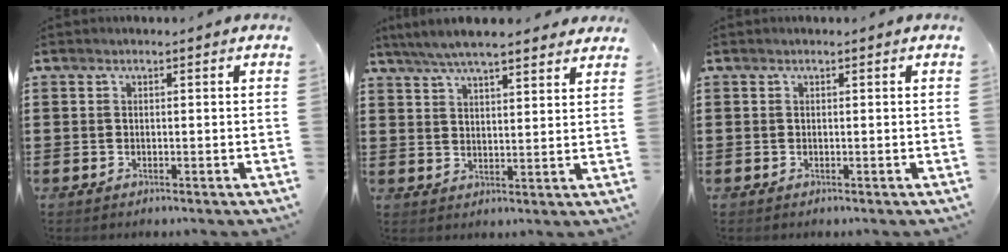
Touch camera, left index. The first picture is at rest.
{"total": 5.6, "force": [5.1, 0.7, 2.3], "torque": [-0.060, -0.013, 0.091]}
{"total": 0.0}